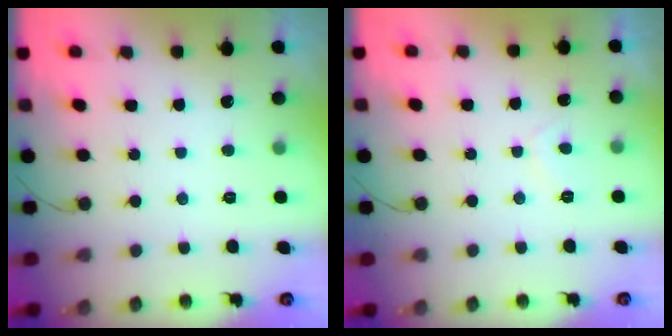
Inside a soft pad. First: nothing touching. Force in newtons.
{"total": 2.0, "press": 1.9, "slide": 0.6}